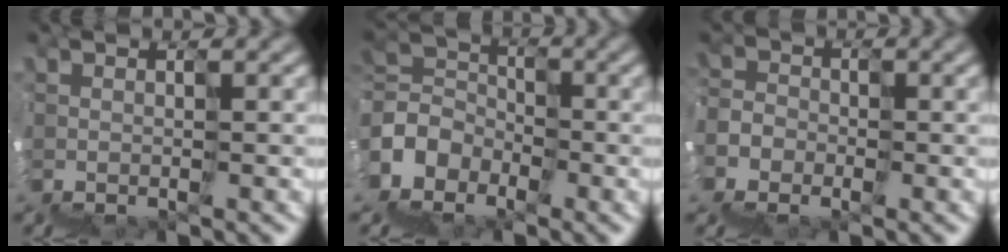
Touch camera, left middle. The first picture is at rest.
{"total": 4.8, "force": [-3.8, 2.4, -1.7], "torque": [0.037, 0.019, -0.093]}
{"total": 6.1, "force": [-4.8, 3.5, -1.6], "torque": [0.034, -0.014, -0.079]}